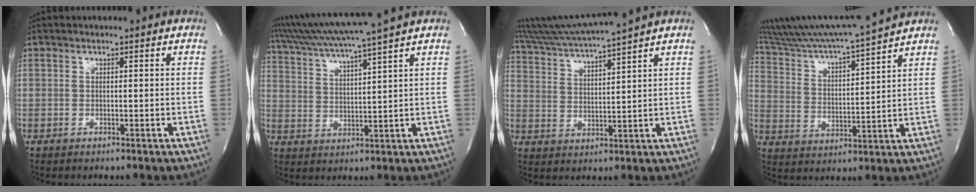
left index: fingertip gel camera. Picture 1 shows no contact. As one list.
[{"total": 12.9, "force": [10.9, -2.4, 6.6], "torque": [-0.121, 0.001, 0.177]}, {"total": 11.3, "force": [10.1, -2.4, 4.6], "torque": [-0.091, -0.002, 0.174]}, {"total": 15.3, "force": [14.1, -2.0, 5.7], "torque": [-0.115, -0.022, 0.226]}]